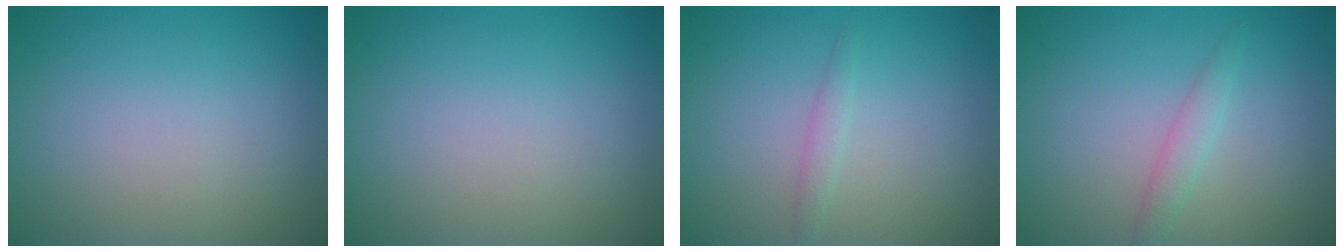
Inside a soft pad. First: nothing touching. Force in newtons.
{"total": 0.0}
{"total": 0.5, "press": 0.5, "slide": 0.1}
{"total": 1.4, "press": 1.4, "slide": 0.1}